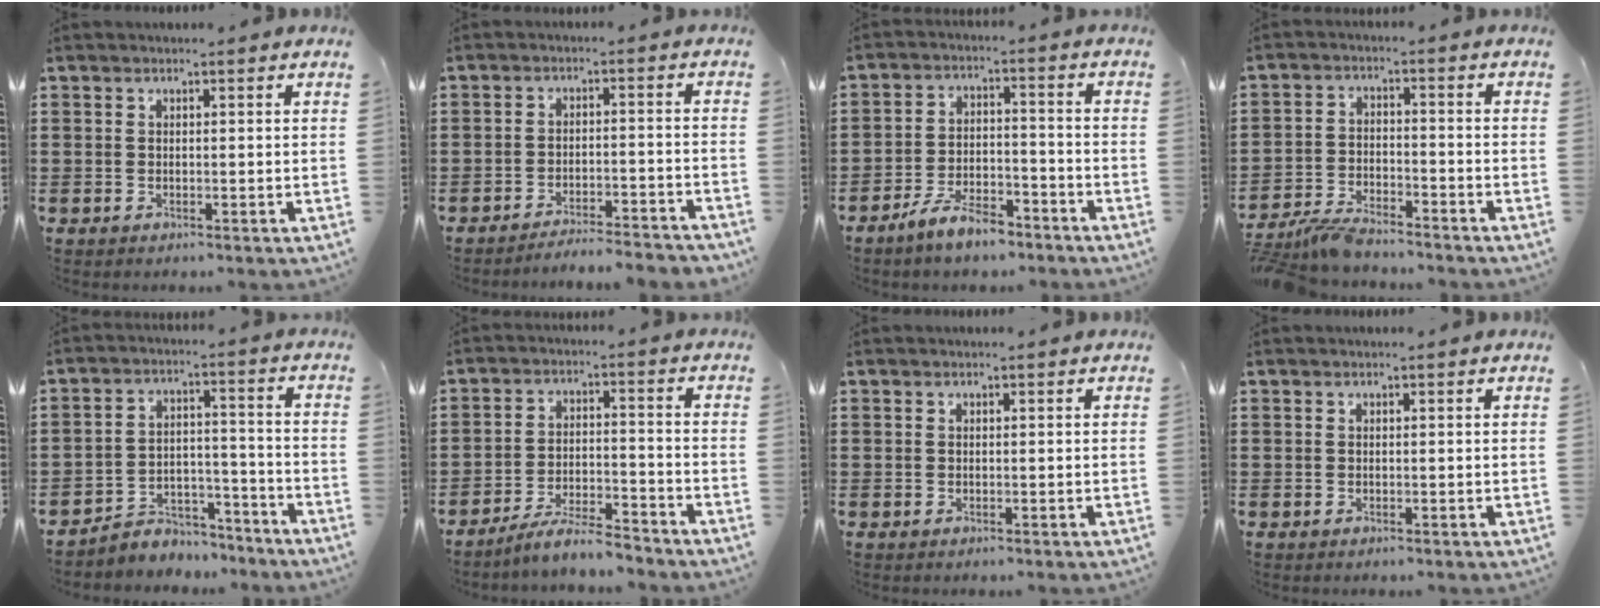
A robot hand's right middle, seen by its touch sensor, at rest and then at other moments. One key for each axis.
{"total": 4.0, "fx": -3.9, "fy": -0.1, "fz": 0.4, "tx": -0.010, "ty": 0.001, "tz": -0.083}
{"total": 6.9, "fx": -5.9, "fy": 1.9, "fz": 3.1, "tx": -0.064, "ty": 0.006, "tz": -0.114}
{"total": 4.9, "fx": -4.7, "fy": 0.5, "fz": 1.4, "tx": -0.046, "ty": -0.005, "tz": -0.097}
{"total": 5.0, "fx": -4.8, "fy": 1.5, "fz": 0.2, "tx": -0.006, "ty": 0.015, "tz": -0.099}
{"total": 6.1, "fx": -5.7, "fy": 0.4, "fz": 2.2, "tx": -0.048, "ty": -0.003, "tz": -0.112}
{"total": 0.0}
{"total": 0.0}